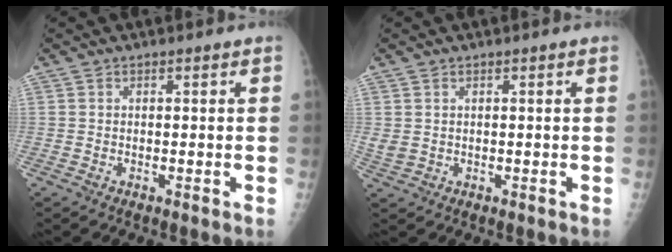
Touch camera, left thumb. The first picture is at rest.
{"total": 2.0, "force": [0.6, 1.4, 1.3], "torque": [-0.033, 0.002, 0.020]}